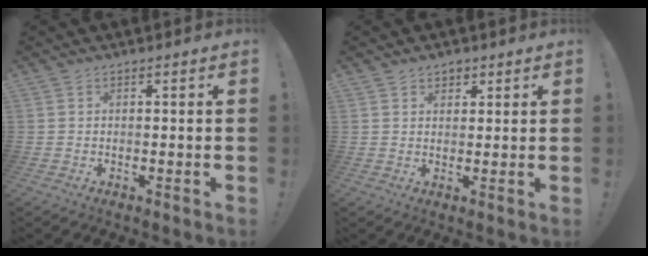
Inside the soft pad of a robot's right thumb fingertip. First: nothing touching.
{"total": 2.6, "force": [1.8, 1.8, 0.6], "torque": [0.001, -0.010, 0.031]}